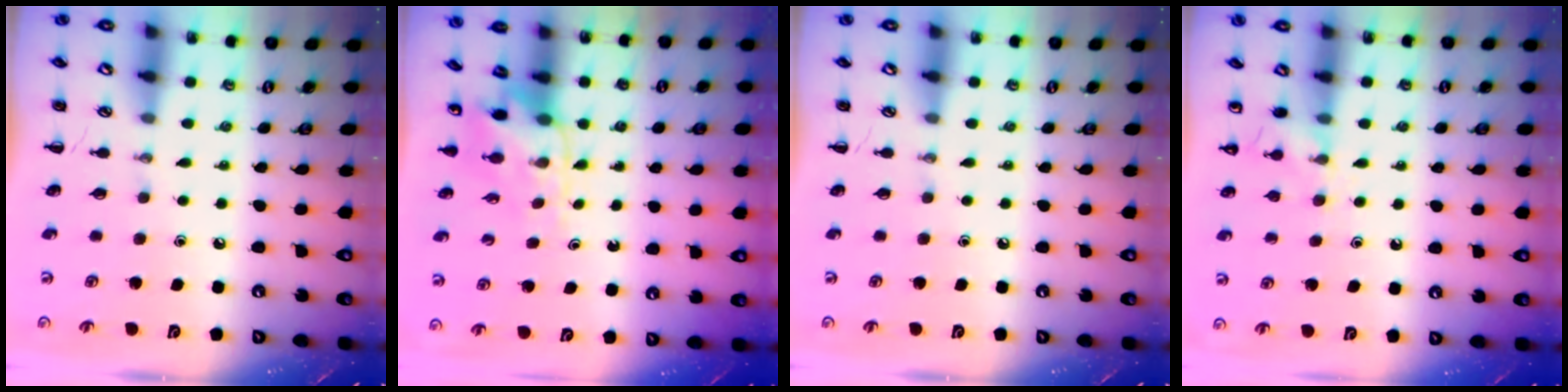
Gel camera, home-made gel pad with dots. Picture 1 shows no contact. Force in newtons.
{"total": 4.7, "press": 4.7, "slide": 0.3}
{"total": 0.0}
{"total": 7.4, "press": 7.0, "slide": 2.3}